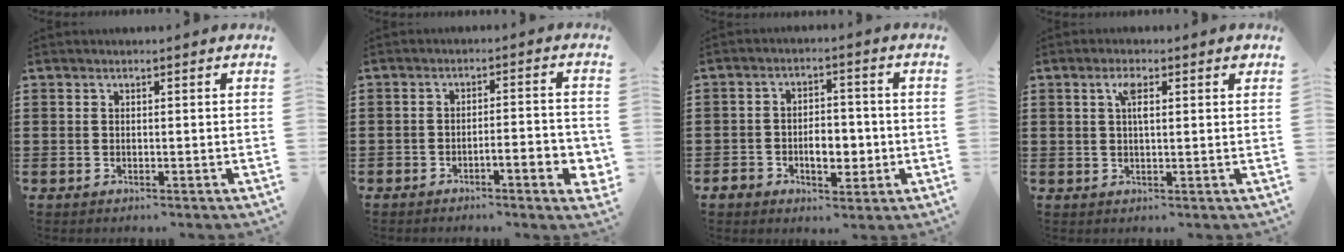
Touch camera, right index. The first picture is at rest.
{"total": 4.7, "force": [-2.5, 0.8, 3.9], "torque": [-0.062, -0.003, -0.041]}
{"total": 6.4, "force": [-1.8, 4.1, 4.5], "torque": [-0.076, 0.009, -0.033]}
{"total": 3.3, "force": [1.2, 0.9, 2.9], "torque": [-0.045, 0.001, 0.014]}